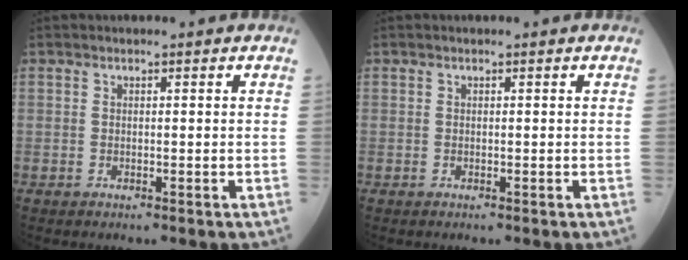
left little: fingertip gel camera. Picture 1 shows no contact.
{"total": 0.0}